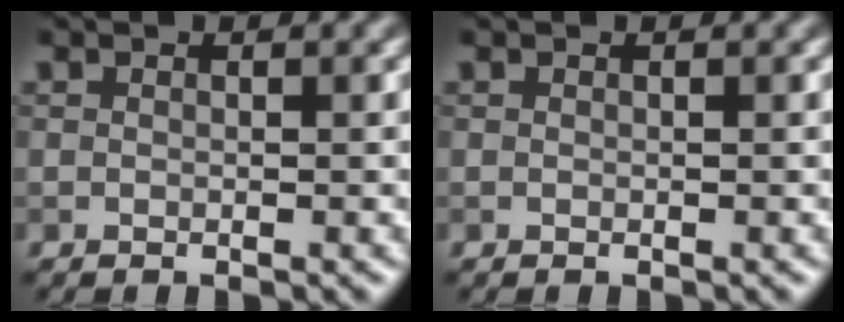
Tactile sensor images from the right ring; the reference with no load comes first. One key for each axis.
{"total": 0.0}